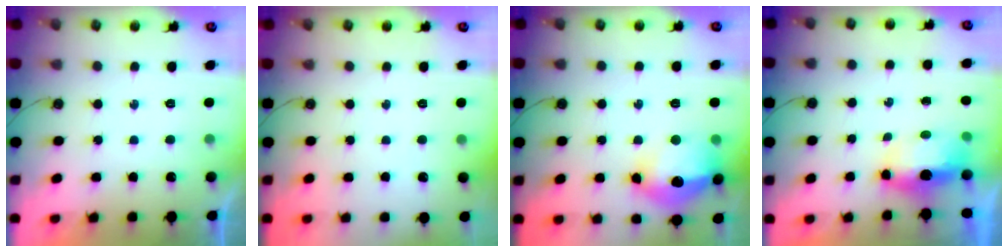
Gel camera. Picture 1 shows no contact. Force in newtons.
{"total": 0.0}
{"total": 16.5, "press": 16.4, "slide": 1.4}
{"total": 15.7, "press": 8.7, "slide": 13.1}